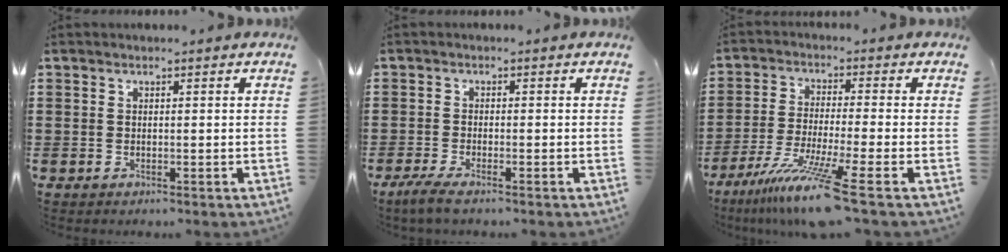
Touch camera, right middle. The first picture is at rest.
{"total": 2.1, "force": [-1.6, 0.1, 1.4], "torque": [-0.037, -0.004, -0.034]}
{"total": 10.3, "force": [-7.2, -0.8, 7.4], "torque": [-0.147, -0.018, -0.143]}